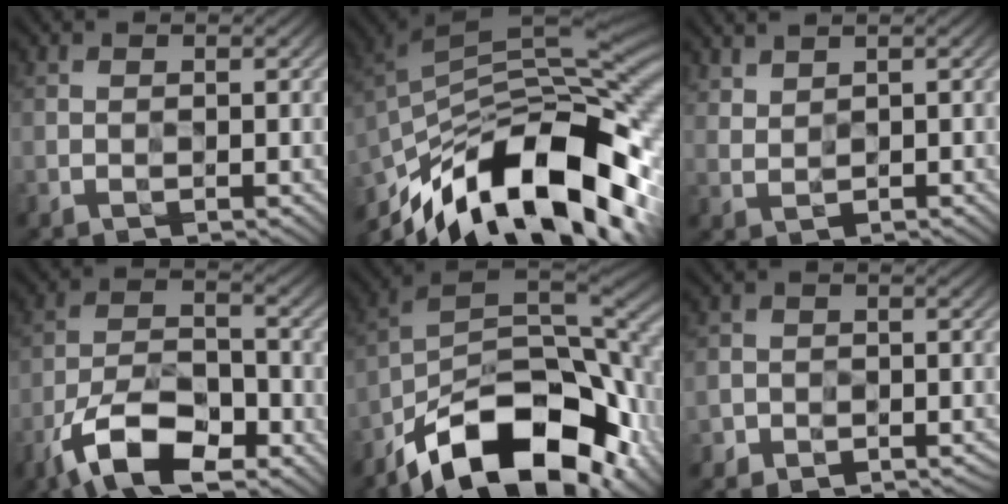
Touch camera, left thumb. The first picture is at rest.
{"total": 17.4, "force": [-9.5, 7.1, 12.8], "torque": [-0.235, 0.002, -0.178]}
{"total": 2.2, "force": [1.9, 0.6, 0.9], "torque": [-0.024, 0.001, 0.045]}
{"total": 11.7, "force": [-7.5, 4.8, 7.6], "torque": [-0.146, -0.002, -0.159]}
{"total": 18.2, "force": [-10.1, 8.1, 12.9], "torque": [-0.215, -0.022, -0.176]}
{"total": 3.8, "force": [-3.1, 2.1, 0.6], "torque": [0.002, 0.002, -0.057]}